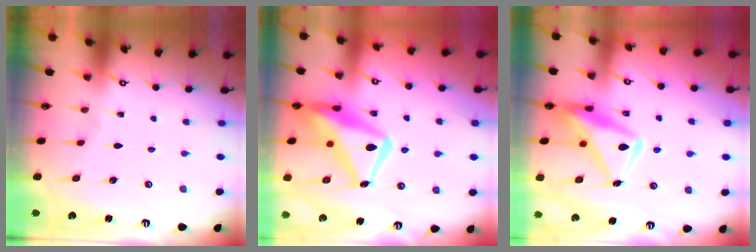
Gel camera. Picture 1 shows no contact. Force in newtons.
{"total": 19.7, "press": 19.6, "slide": 2.0}
{"total": 15.2, "press": 15.1, "slide": 1.4}